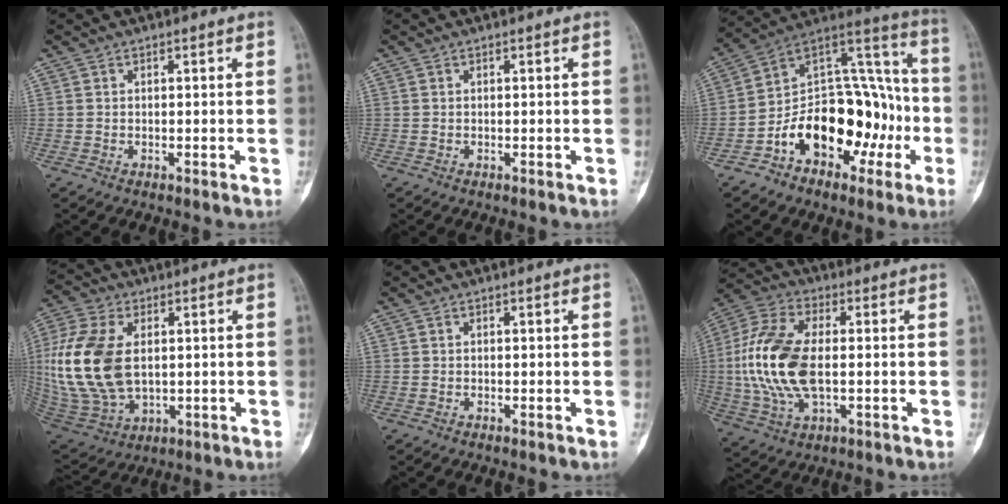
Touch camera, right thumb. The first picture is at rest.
{"total": 0.0}
{"total": 23.6, "force": [-6.7, 14.7, 17.2], "torque": [-0.220, 0.083, -0.094]}
{"total": 19.7, "force": [1.9, 12.0, 15.5], "torque": [-0.338, -0.012, 0.047]}
{"total": 0.0}
{"total": 17.0, "force": [-0.3, 8.9, 14.5], "torque": [-0.313, 0.009, -0.006]}